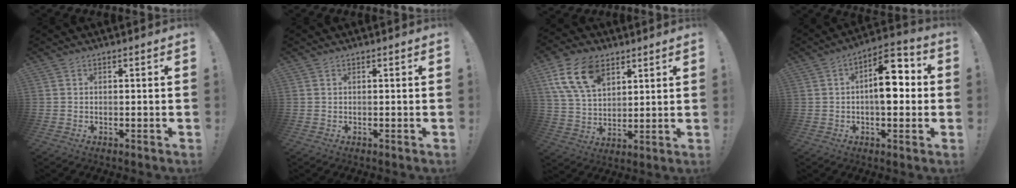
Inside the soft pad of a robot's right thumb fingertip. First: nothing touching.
{"total": 0.0}
{"total": 15.5, "force": [8.0, 9.5, 9.2], "torque": [-0.184, -0.025, 0.150]}
{"total": 13.2, "force": [0.7, 6.7, 11.3], "torque": [-0.153, 0.012, 0.012]}